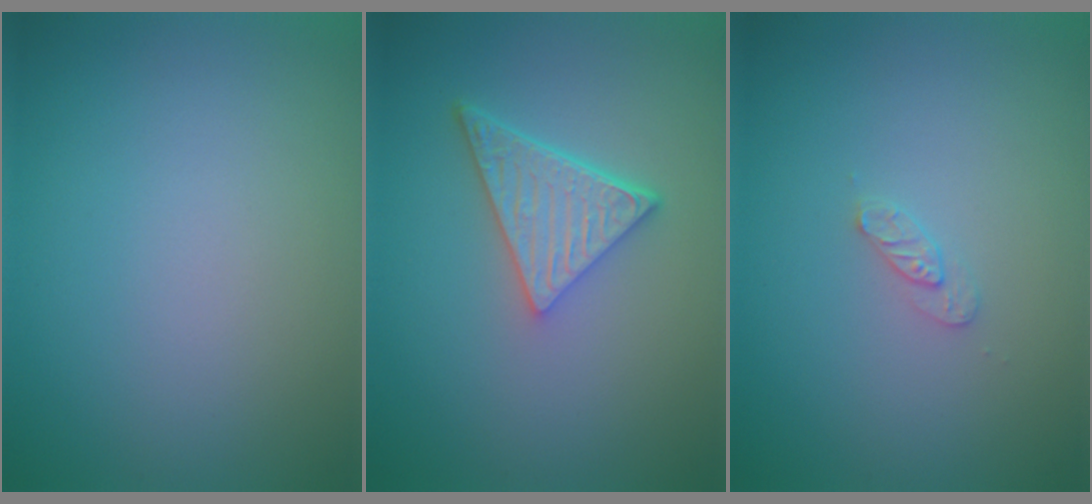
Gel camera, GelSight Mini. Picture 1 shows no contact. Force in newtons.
{"total": 5.0, "press": 3.7, "slide": 3.5}
{"total": 1.1, "press": 1.1, "slide": 0.2}